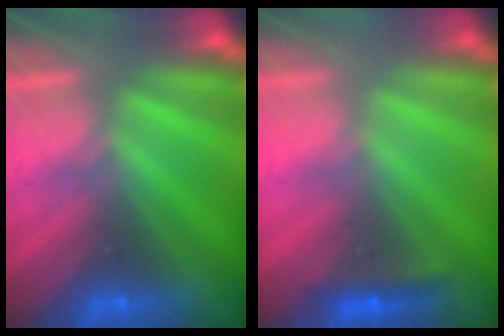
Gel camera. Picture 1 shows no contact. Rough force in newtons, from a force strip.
{"total": 4.6}